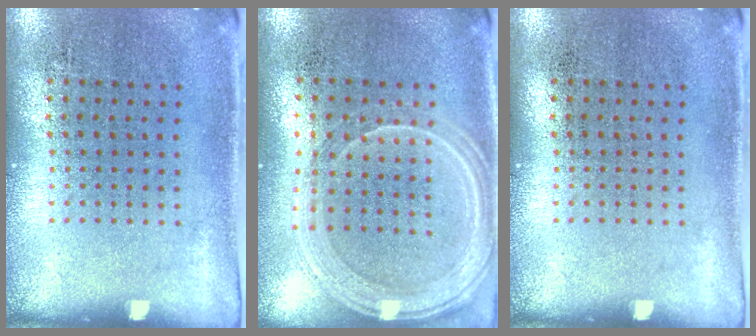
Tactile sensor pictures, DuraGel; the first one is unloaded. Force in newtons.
{"total": 1.3, "press": 1.3, "slide": 0.1}
{"total": 0.0}